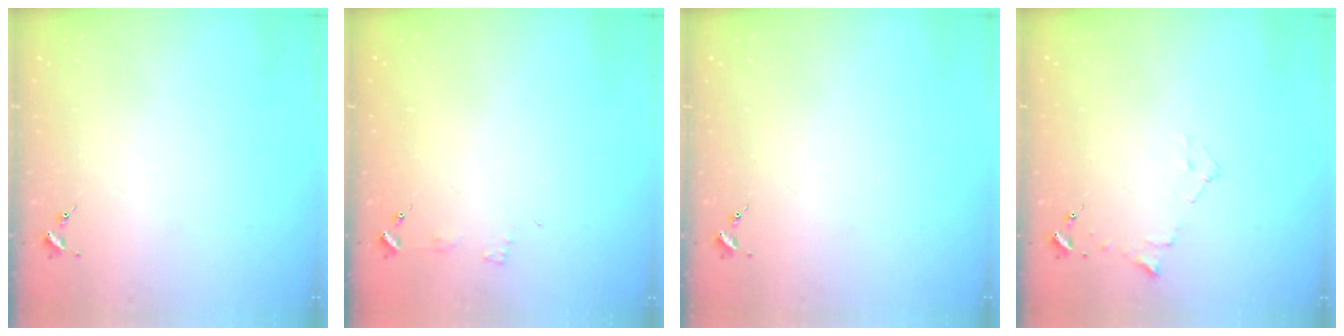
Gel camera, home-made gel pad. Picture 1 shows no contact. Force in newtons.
{"total": 3.1, "press": 3.1, "slide": 0.3}
{"total": 0.0}
{"total": 6.2, "press": 6.1, "slide": 0.7}